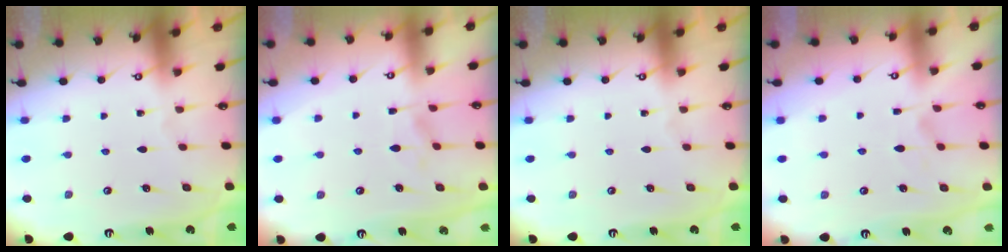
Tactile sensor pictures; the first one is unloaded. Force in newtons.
{"total": 1.8, "press": 1.5, "slide": 1.0}
{"total": 0.0}
{"total": 2.2, "press": 1.9, "slide": 1.1}